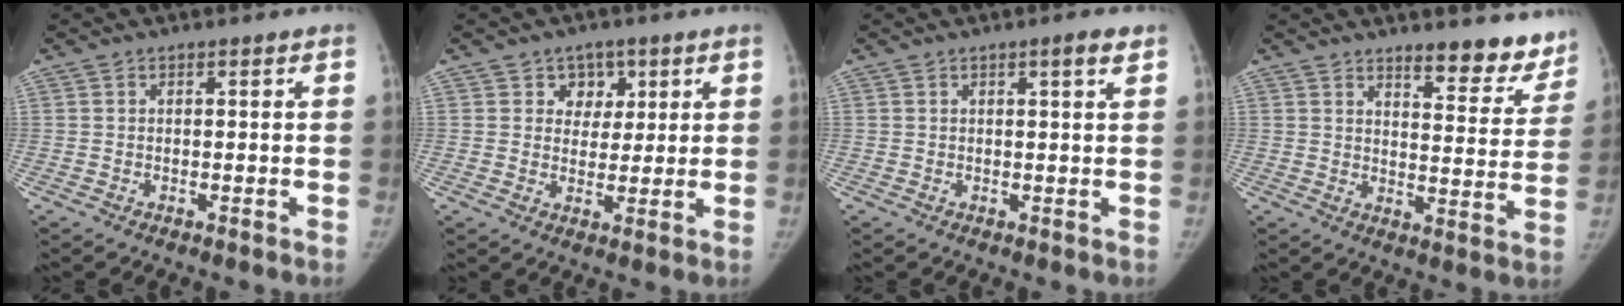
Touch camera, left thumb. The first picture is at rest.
{"total": 4.9, "force": [2.1, 4.2, 1.3], "torque": [0.019, -0.004, 0.029]}
{"total": 2.3, "force": [1.3, 0.1, 1.9], "torque": [-0.028, -0.005, 0.018]}
{"total": 11.3, "force": [9.5, 3.7, 4.9], "torque": [-0.014, -0.070, 0.115]}